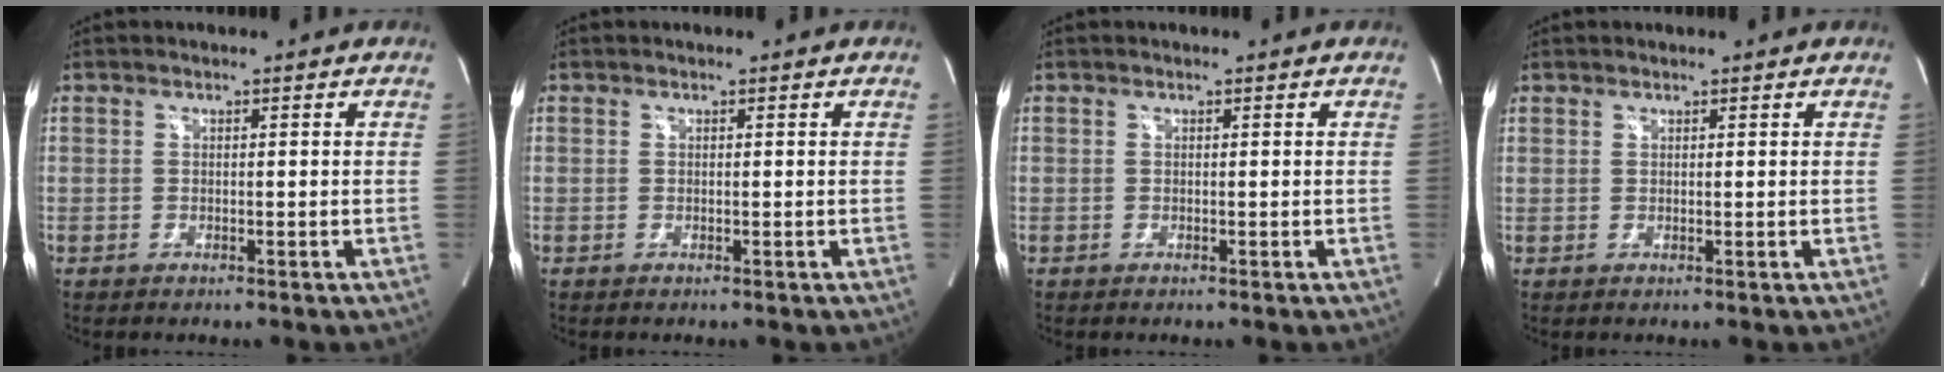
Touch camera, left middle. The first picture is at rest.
{"total": 0.0}
{"total": 0.0}
{"total": 0.7, "force": [0.6, 0.5, 0.0], "torque": [0.002, 0.002, 0.008]}